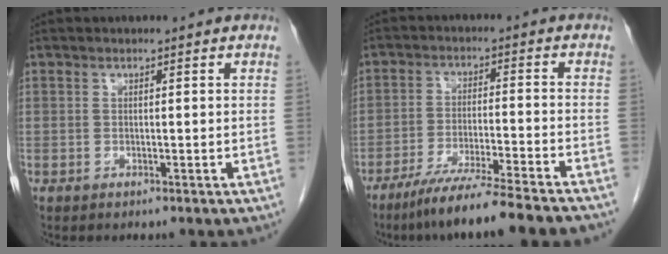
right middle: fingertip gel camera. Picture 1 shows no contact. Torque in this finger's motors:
{"motor_torque": [1.27, -0.87, 0.11, 0.08]}